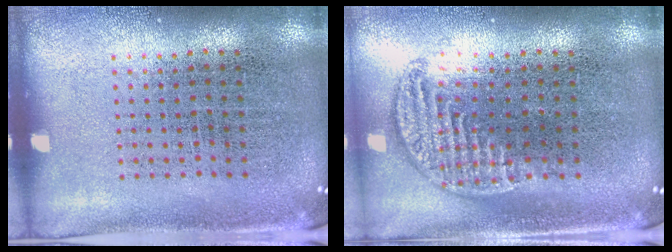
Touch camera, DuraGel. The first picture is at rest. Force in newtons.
{"total": 1.2, "press": 1.1, "slide": 0.5}